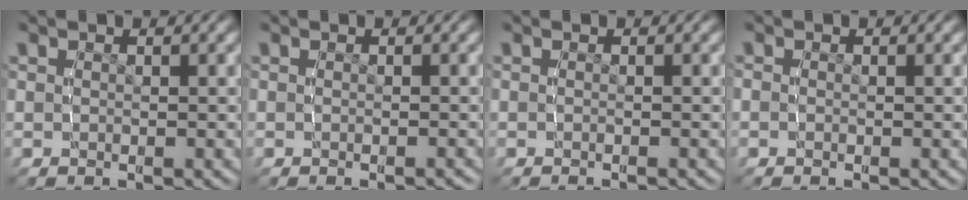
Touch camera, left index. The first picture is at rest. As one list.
[{"total": 0.6, "force": [-0.6, 0.1, 0.3], "torque": [-0.004, 0.003, -0.011]}, {"total": 0.7, "force": [-0.7, 0.0, 0.1], "torque": [-0.005, -0.001, -0.012]}, {"total": 0.7, "force": [-0.3, 0.6, 0.4], "torque": [-0.010, -0.001, -0.007]}]